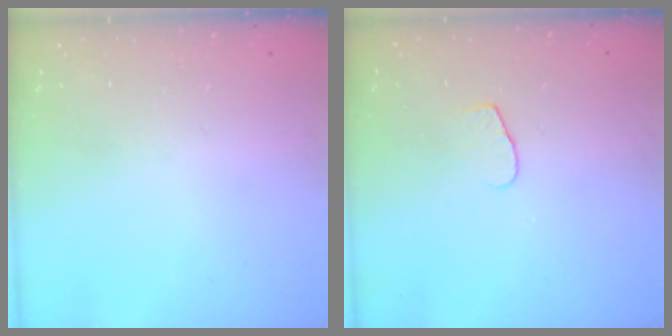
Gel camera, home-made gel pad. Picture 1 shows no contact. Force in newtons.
{"total": 5.4, "press": 5.4, "slide": 0.5}